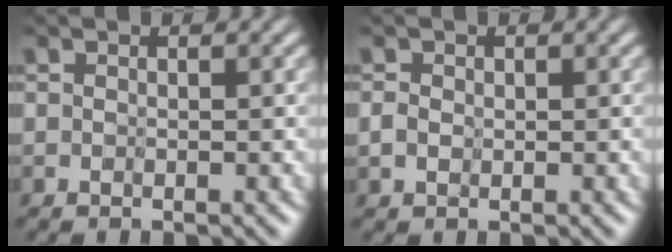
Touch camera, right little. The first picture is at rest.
{"total": 0.9, "force": [0.1, 0.9, 0.3], "torque": [-0.013, 0.002, -0.007]}